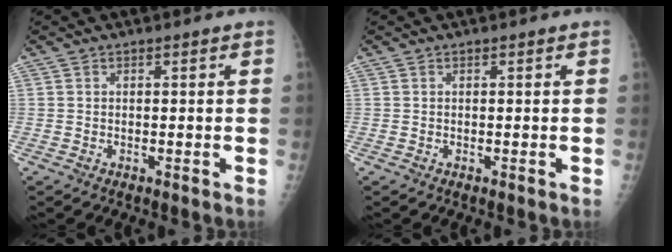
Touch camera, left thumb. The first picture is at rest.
{"total": 0.0}